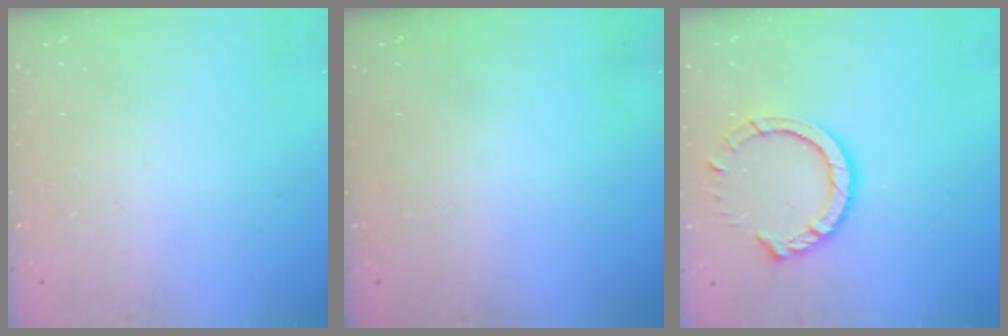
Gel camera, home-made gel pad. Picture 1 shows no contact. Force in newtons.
{"total": 0.0}
{"total": 9.5, "press": 9.5, "slide": 1.1}